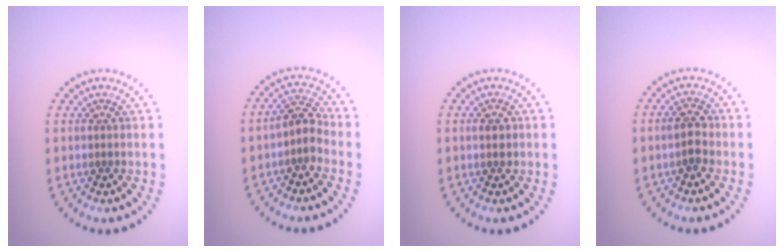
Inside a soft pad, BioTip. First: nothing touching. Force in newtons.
{"total": 2.4, "press": 2.1, "slide": 1.2}
{"total": 1.4, "press": 1.4, "slide": 0.1}
{"total": 1.7, "press": 1.7, "slide": 0.3}